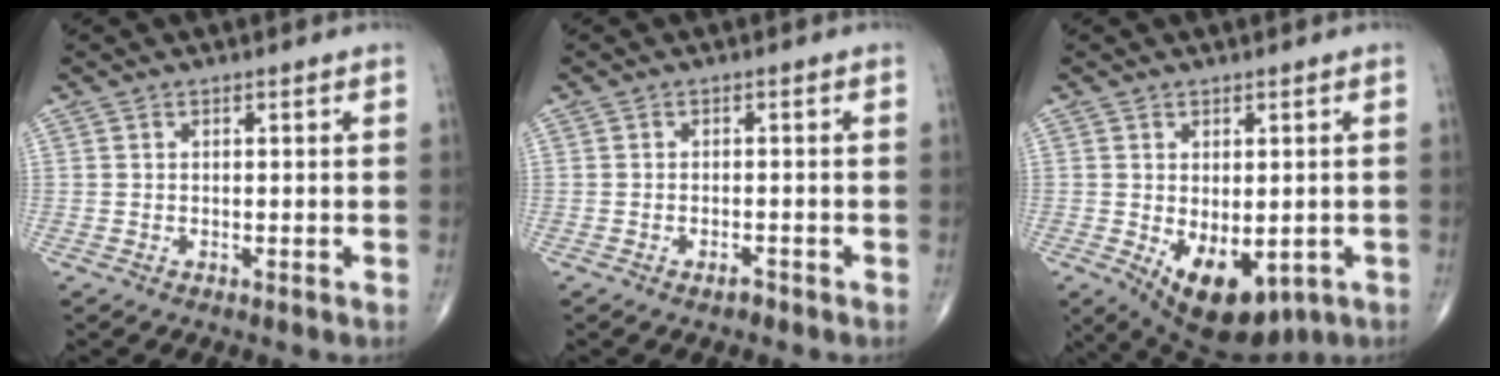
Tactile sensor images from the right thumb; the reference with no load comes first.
{"total": 1.5, "force": [-1.1, 0.5, 0.9], "torque": [-0.017, 0.002, -0.019]}
{"total": 12.2, "force": [-3.6, 6.7, 9.5], "torque": [-0.130, -0.007, -0.030]}